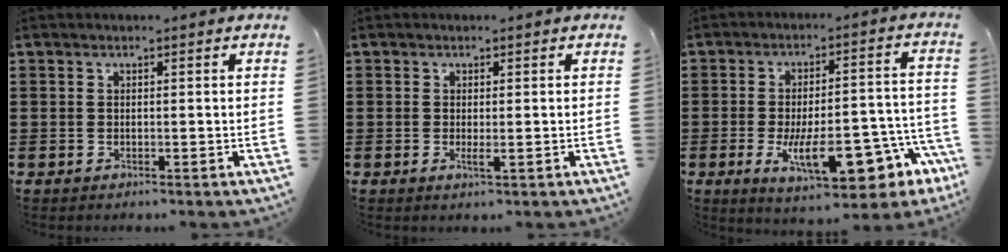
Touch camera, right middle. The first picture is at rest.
{"total": 1.1, "force": [0.0, 0.3, 1.0], "torque": [-0.019, -0.002, 0.001]}
{"total": 14.0, "force": [-5.8, 6.0, 11.2], "torque": [-0.173, -0.001, -0.099]}